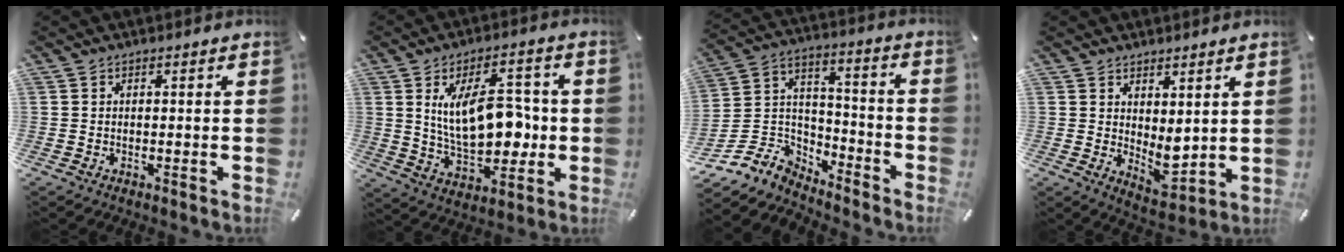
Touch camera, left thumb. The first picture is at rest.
{"total": 17.2, "force": [1.8, 9.4, 14.2], "torque": [-0.240, 0.002, 0.030]}
{"total": 9.6, "force": [-7.6, 5.9, 1.0], "torque": [-0.027, 0.021, -0.140]}
{"total": 5.3, "force": [1.7, 3.6, 3.5], "torque": [-0.031, -0.021, 0.036]}